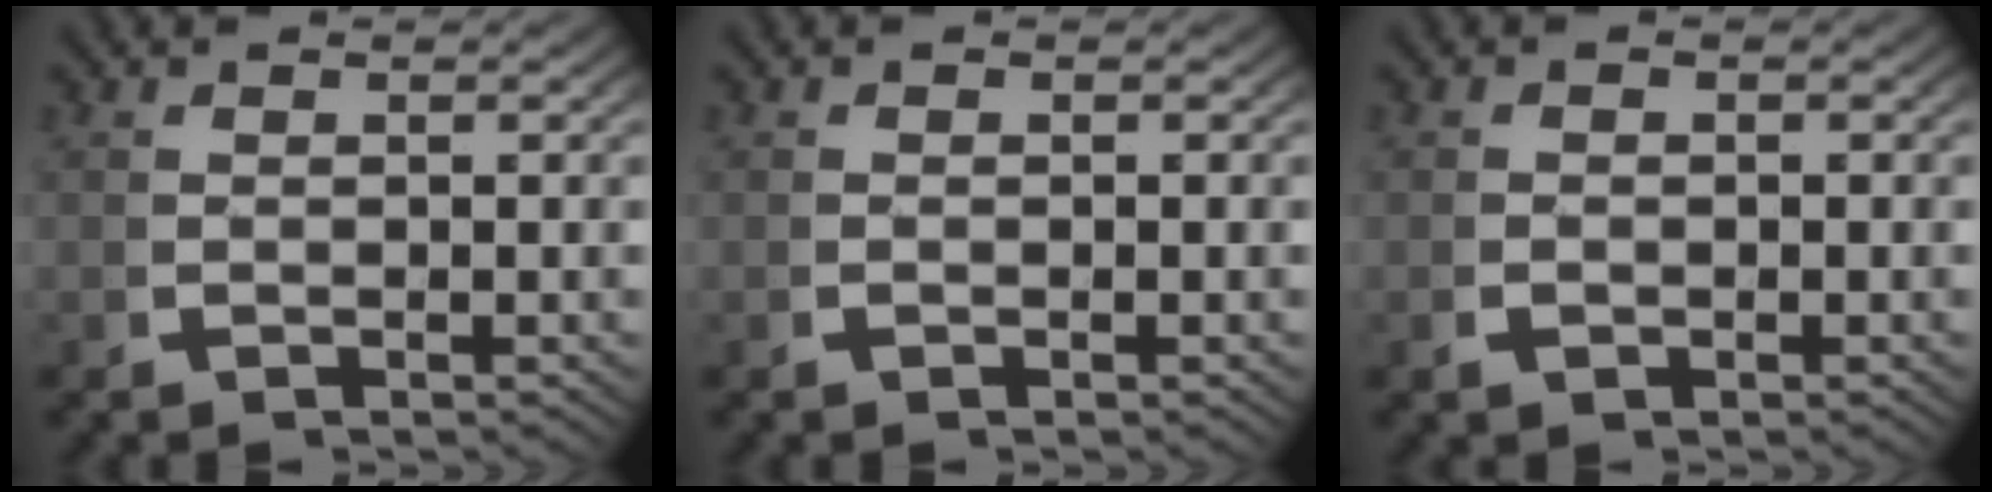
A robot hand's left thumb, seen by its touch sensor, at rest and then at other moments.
{"total": 0.0}
{"total": 0.9, "force": [-0.3, 0.7, 0.4], "torque": [-0.011, -0.005, -0.005]}